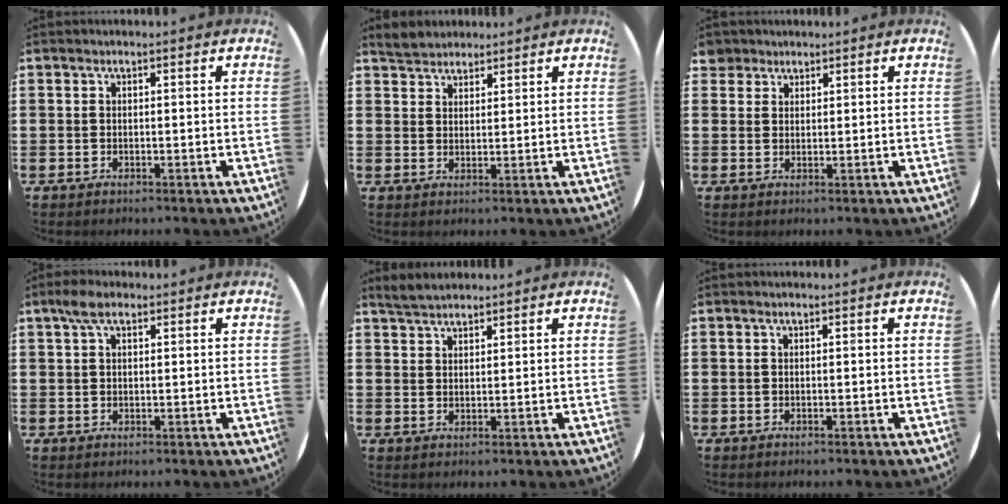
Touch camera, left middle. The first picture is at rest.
{"total": 3.2, "force": [3.0, 1.0, 0.0], "torque": [-0.009, 0.001, 0.060]}
{"total": 2.5, "force": [2.1, 1.4, -0.1], "torque": [0.002, 0.004, 0.040]}
{"total": 3.1, "force": [1.9, 1.4, 2.0], "torque": [-0.037, 0.005, 0.031]}
{"total": 3.0, "force": [2.8, 0.7, 0.6], "torque": [-0.018, -0.001, 0.055]}
{"total": 0.0}